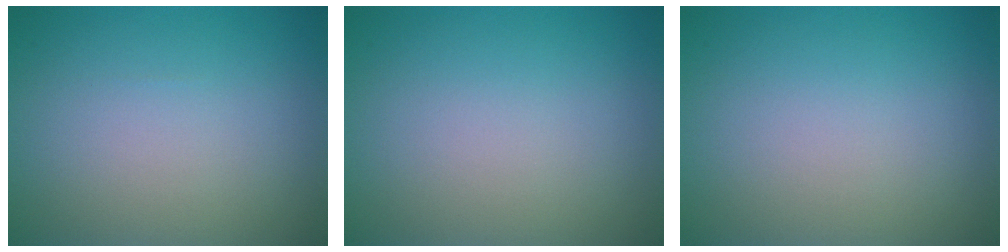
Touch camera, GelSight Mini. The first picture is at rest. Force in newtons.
{"total": 0.0}
{"total": 0.0}